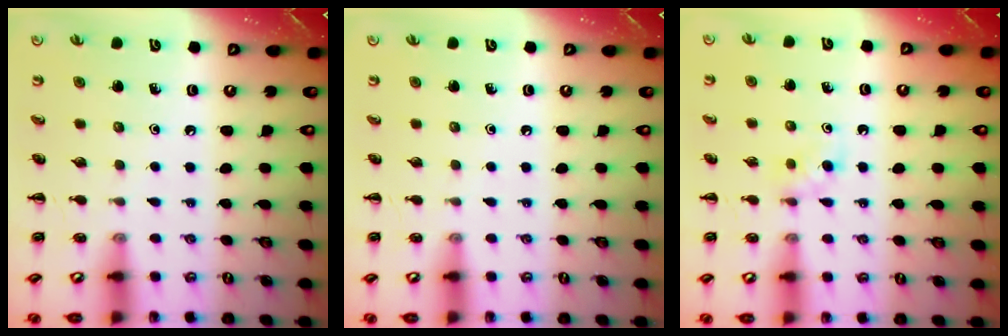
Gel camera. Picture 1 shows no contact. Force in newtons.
{"total": 0.0}
{"total": 3.0, "press": 2.7, "slide": 1.2}